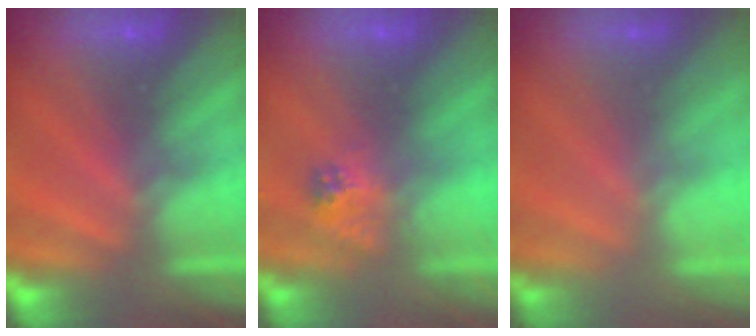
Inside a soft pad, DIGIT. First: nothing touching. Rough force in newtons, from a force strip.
{"total": 2.3}
{"total": 1.9}